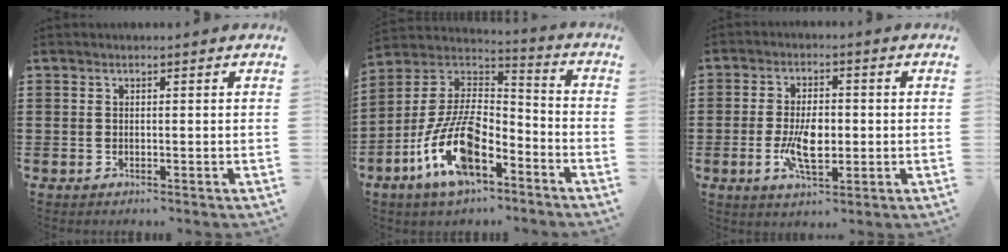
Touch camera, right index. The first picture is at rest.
{"total": 13.6, "force": [-6.9, 5.7, 10.2], "torque": [-0.233, 0.001, -0.136]}
{"total": 7.0, "force": [-1.0, 3.3, 6.1], "torque": [-0.121, -0.005, -0.022]}